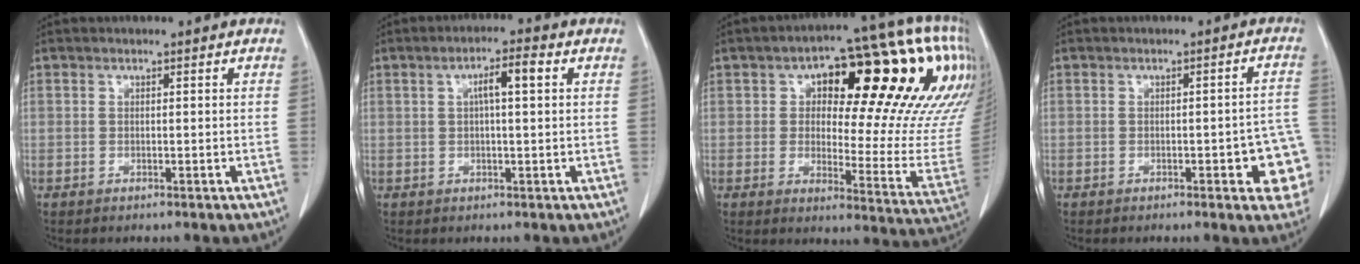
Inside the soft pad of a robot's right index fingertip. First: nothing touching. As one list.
[{"total": 4.3, "force": [1.1, 0.5, 4.1], "torque": [-0.073, 0.011, 0.017]}, {"total": 28.1, "force": [10.3, 8.8, 24.6], "torque": [-0.250, 0.058, 0.152]}, {"total": 8.2, "force": [-2.6, 2.1, 7.5], "torque": [-0.067, 0.012, -0.031]}]